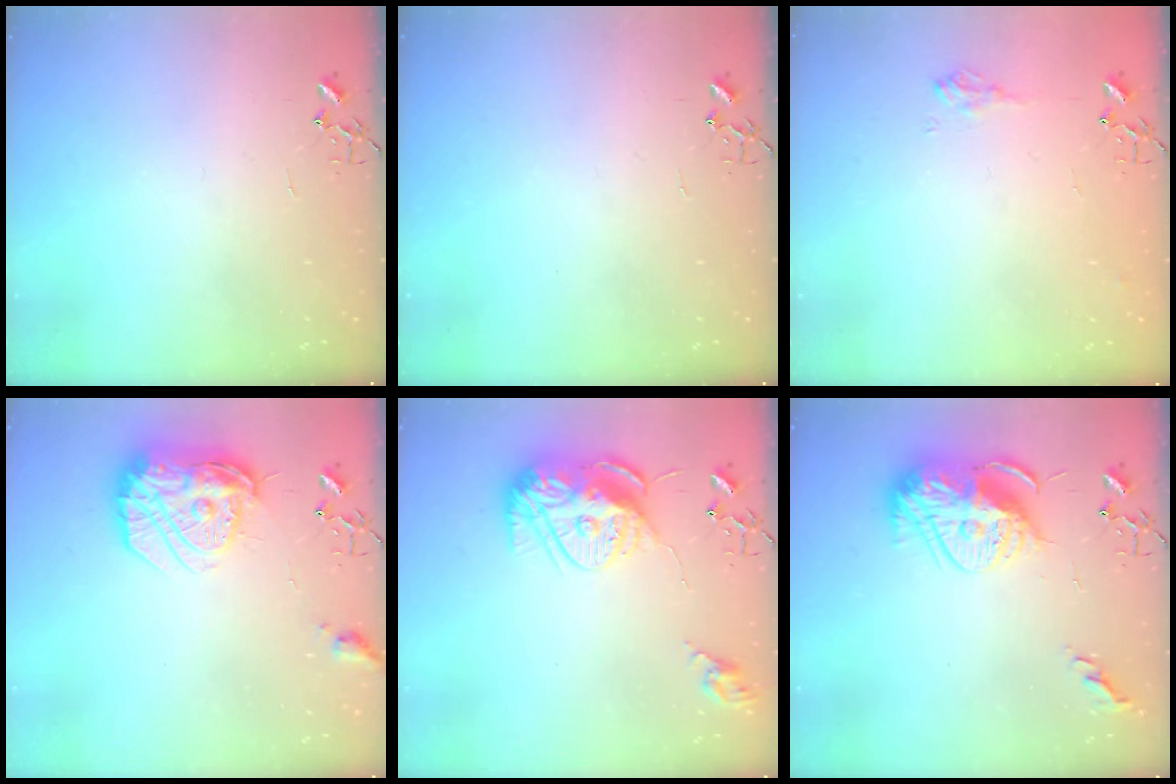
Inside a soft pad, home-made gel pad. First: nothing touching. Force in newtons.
{"total": 0.0}
{"total": 8.5, "press": 8.4, "slide": 0.8}
{"total": 18.2, "press": 18.2, "slide": 1.5}
{"total": 14.9, "press": 14.8, "slide": 1.2}
{"total": 15.6, "press": 15.6, "slide": 1.2}